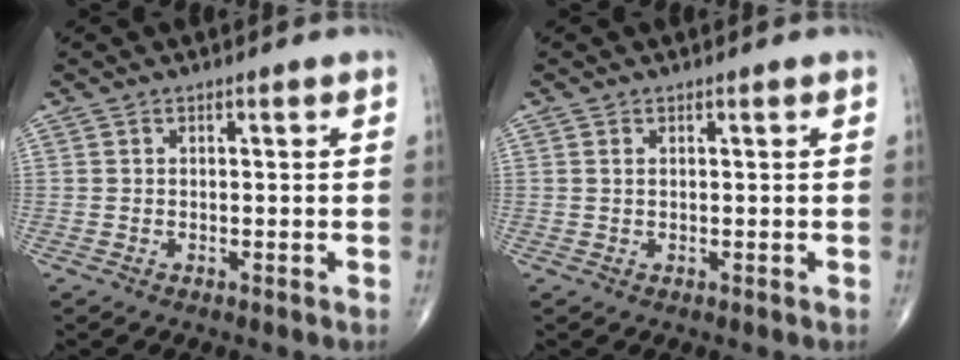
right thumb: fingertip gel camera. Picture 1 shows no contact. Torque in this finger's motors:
{"motor_torque": [-0.70, 0.02, 0.00, 0.30, -0.03]}